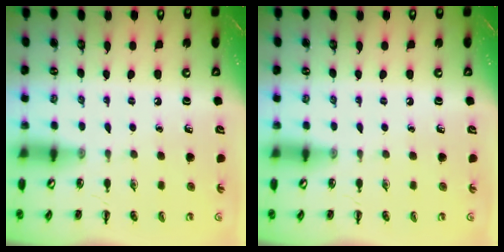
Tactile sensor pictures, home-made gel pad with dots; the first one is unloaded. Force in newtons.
{"total": 0.0}